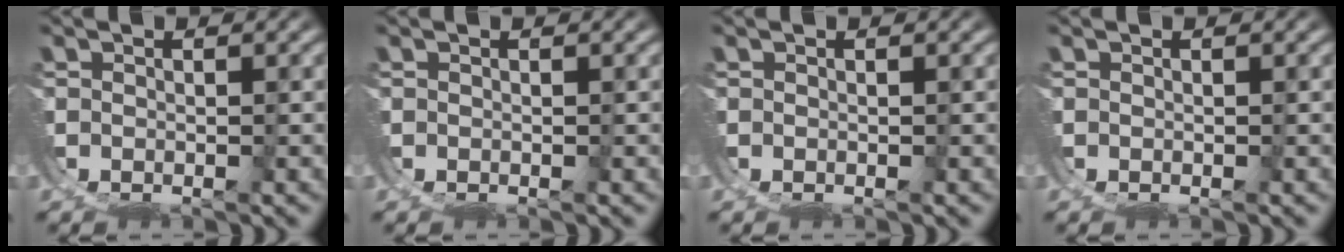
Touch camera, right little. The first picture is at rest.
{"total": 0.0}
{"total": 0.0}
{"total": 0.0}